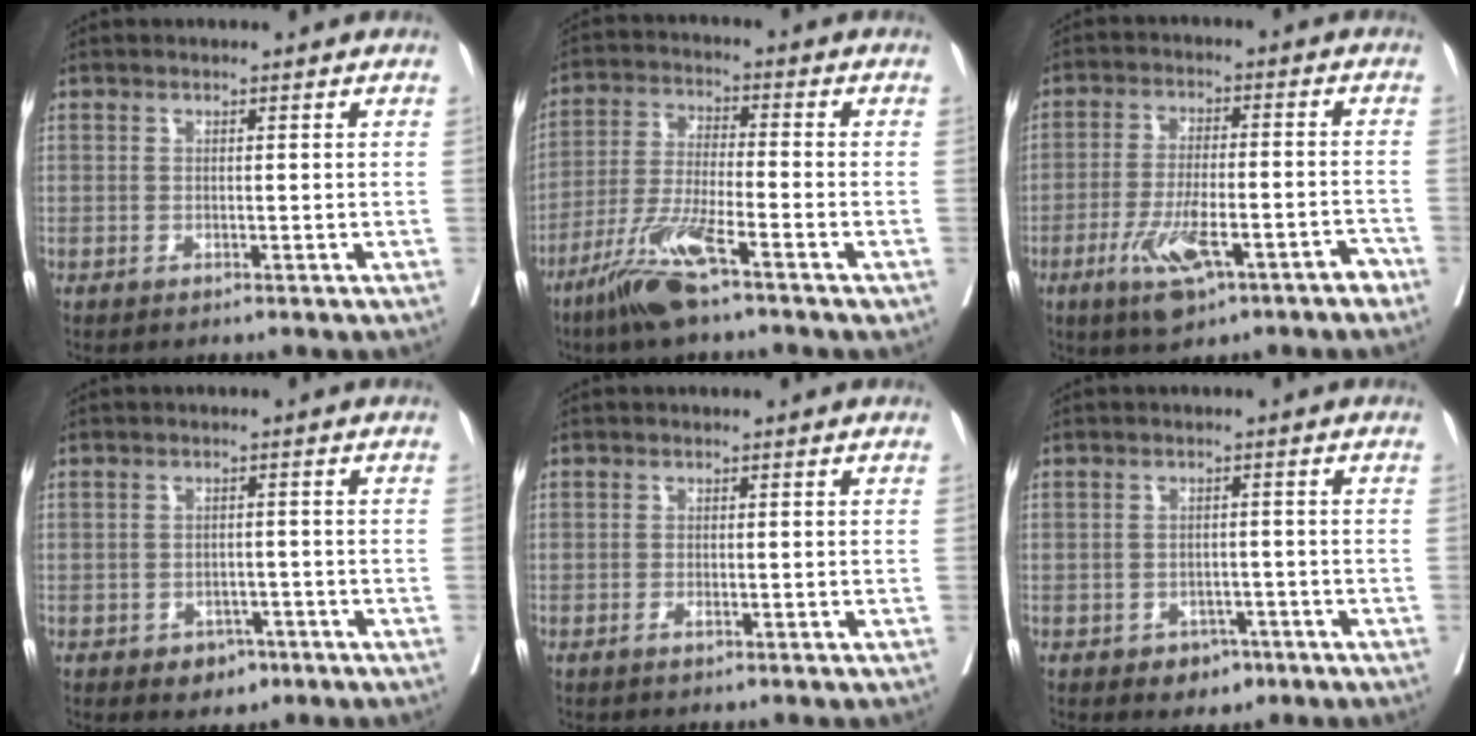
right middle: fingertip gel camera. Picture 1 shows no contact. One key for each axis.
{"total": 9.9, "fx": -6.2, "fy": 0.6, "fz": 7.7, "tx": -0.160, "ty": -0.022, "tz": -0.122}
{"total": 10.1, "fx": -5.6, "fy": 2.6, "fz": 8.0, "tx": -0.137, "ty": -0.005, "tz": -0.085}
{"total": 3.3, "fx": -1.9, "fy": 2.3, "fz": 1.4, "tx": -0.012, "ty": 0.006, "tz": -0.018}
{"total": 0.7, "fx": -0.4, "fy": 0.1, "fz": 0.6, "tx": -0.010, "ty": 0.000, "tz": -0.007}
{"total": 3.4, "fx": -2.0, "fy": 2.4, "fz": 1.3, "tx": -0.010, "ty": 0.007, "tz": -0.019}